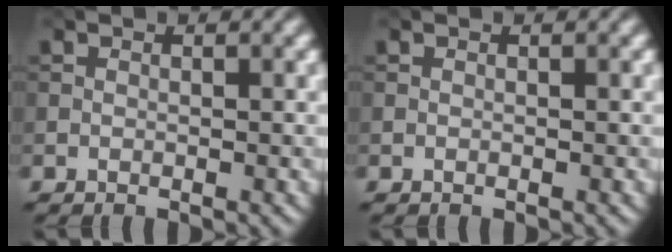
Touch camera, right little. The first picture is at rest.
{"total": 0.0}